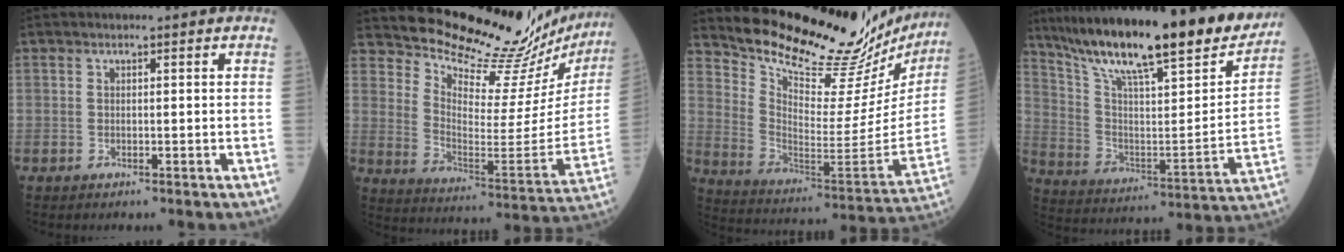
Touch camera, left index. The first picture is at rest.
{"total": 23.9, "force": [23.2, 2.8, 5.2], "torque": [-0.092, -0.130, 0.300]}
{"total": 27.9, "force": [26.2, 4.3, 8.7], "torque": [-0.146, -0.125, 0.352]}
{"total": 27.1, "force": [22.8, 2.8, 14.4], "torque": [-0.241, -0.043, 0.340]}